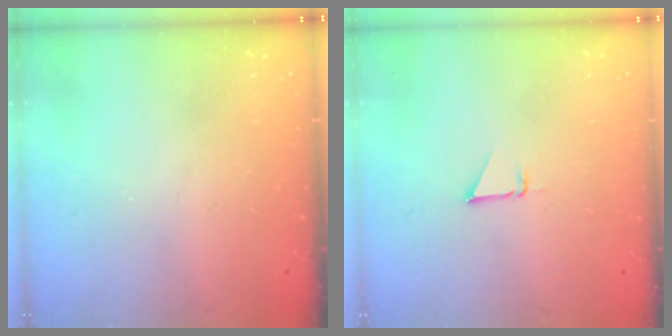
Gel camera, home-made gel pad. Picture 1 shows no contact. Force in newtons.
{"total": 2.5, "press": 2.5, "slide": 0.1}